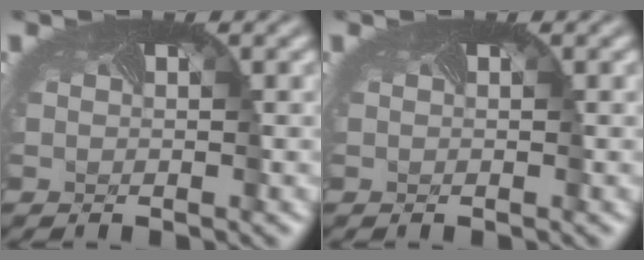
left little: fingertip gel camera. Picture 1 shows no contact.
{"total": 0.0}